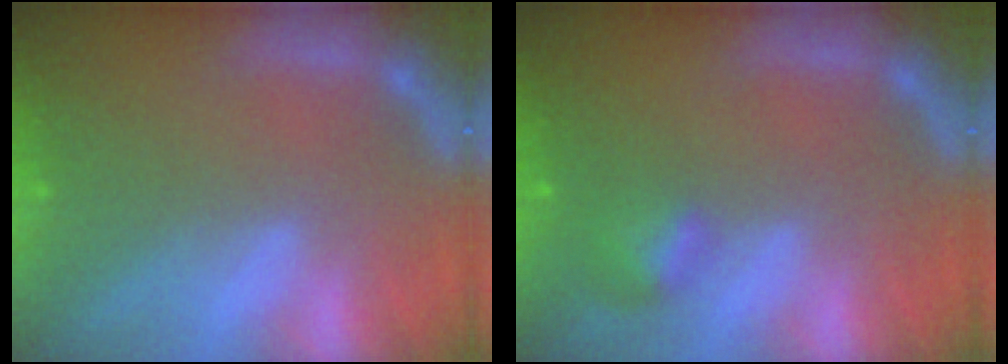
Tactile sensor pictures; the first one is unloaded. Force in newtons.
{"total": 1.9}